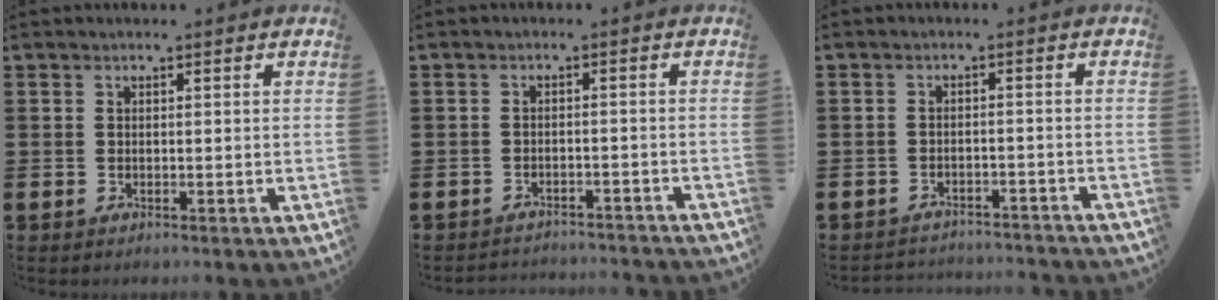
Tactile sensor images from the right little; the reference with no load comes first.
{"total": 1.8, "force": [-1.8, -0.1, -0.2], "torque": [-0.003, 0.004, -0.039]}
{"total": 2.0, "force": [-2.0, 0.0, -0.1], "torque": [-0.004, 0.003, -0.044]}